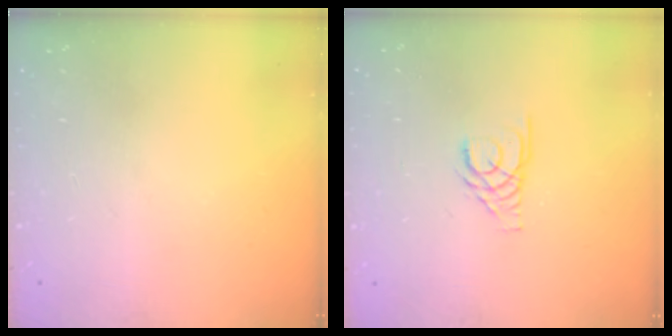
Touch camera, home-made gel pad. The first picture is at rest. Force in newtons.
{"total": 3.5, "press": 3.5, "slide": 0.3}